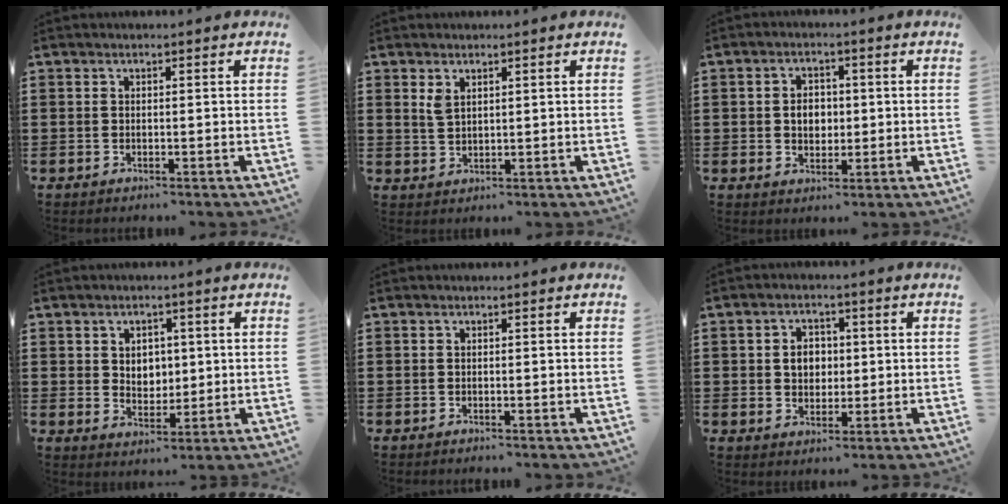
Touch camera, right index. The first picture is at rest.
{"total": 2.2, "force": [1.3, 1.0, 1.4], "torque": [-0.031, 0.003, 0.025]}
{"total": 3.4, "force": [-0.1, 2.6, 2.3], "torque": [-0.043, 0.005, -0.006]}
{"total": 3.6, "force": [1.0, 3.2, 1.4], "torque": [-0.032, 0.008, 0.015]}
{"total": 0.0}
{"total": 3.8, "force": [0.2, 3.0, 2.3], "torque": [-0.046, 0.008, -0.002]}